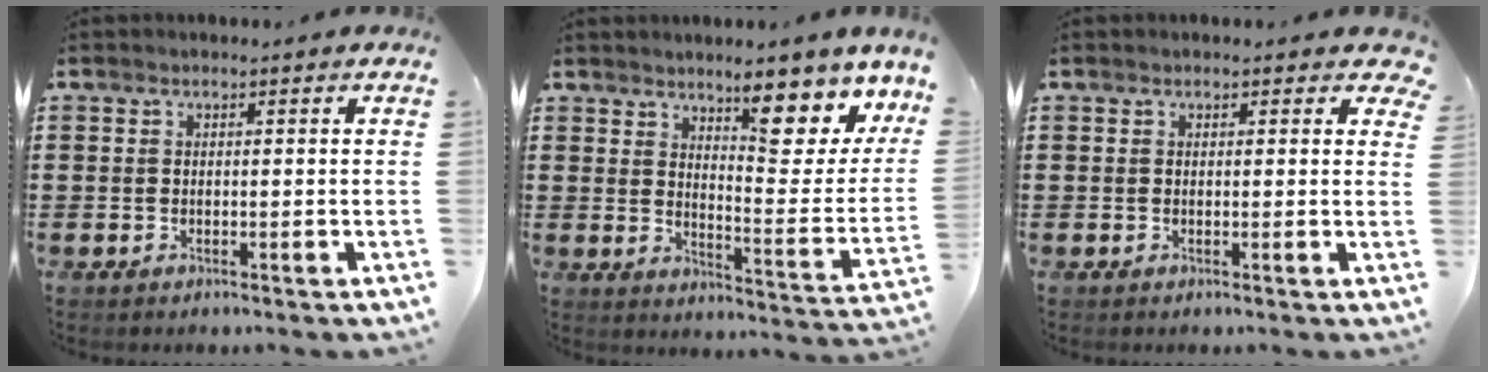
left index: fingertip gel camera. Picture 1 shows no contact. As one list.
[{"total": 10.1, "force": [8.0, 2.1, 5.8], "torque": [-0.072, -0.060, 0.131]}, {"total": 0.9, "force": [0.5, 0.6, 0.4], "torque": [-0.002, 0.005, 0.007]}]